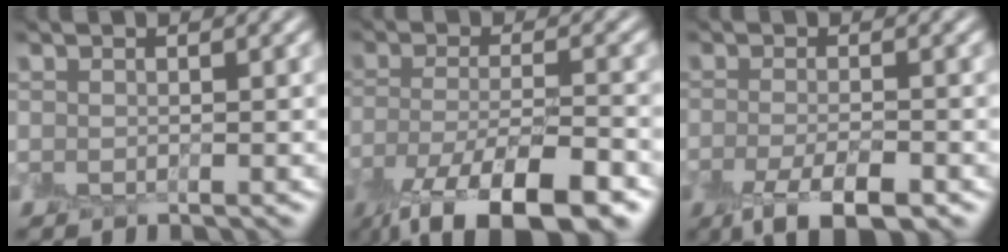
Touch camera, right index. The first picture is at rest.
{"total": 10.8, "force": [-7.0, 3.2, 7.6], "torque": [-0.143, -0.023, -0.121]}
{"total": 5.0, "force": [-3.0, 1.4, 3.7], "torque": [-0.069, -0.011, -0.053]}